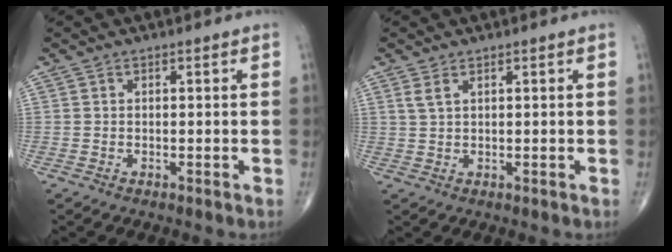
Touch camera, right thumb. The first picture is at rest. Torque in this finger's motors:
{"motor_torque": [-0.32, -0.32, 0.25, 0.23, 0.07]}